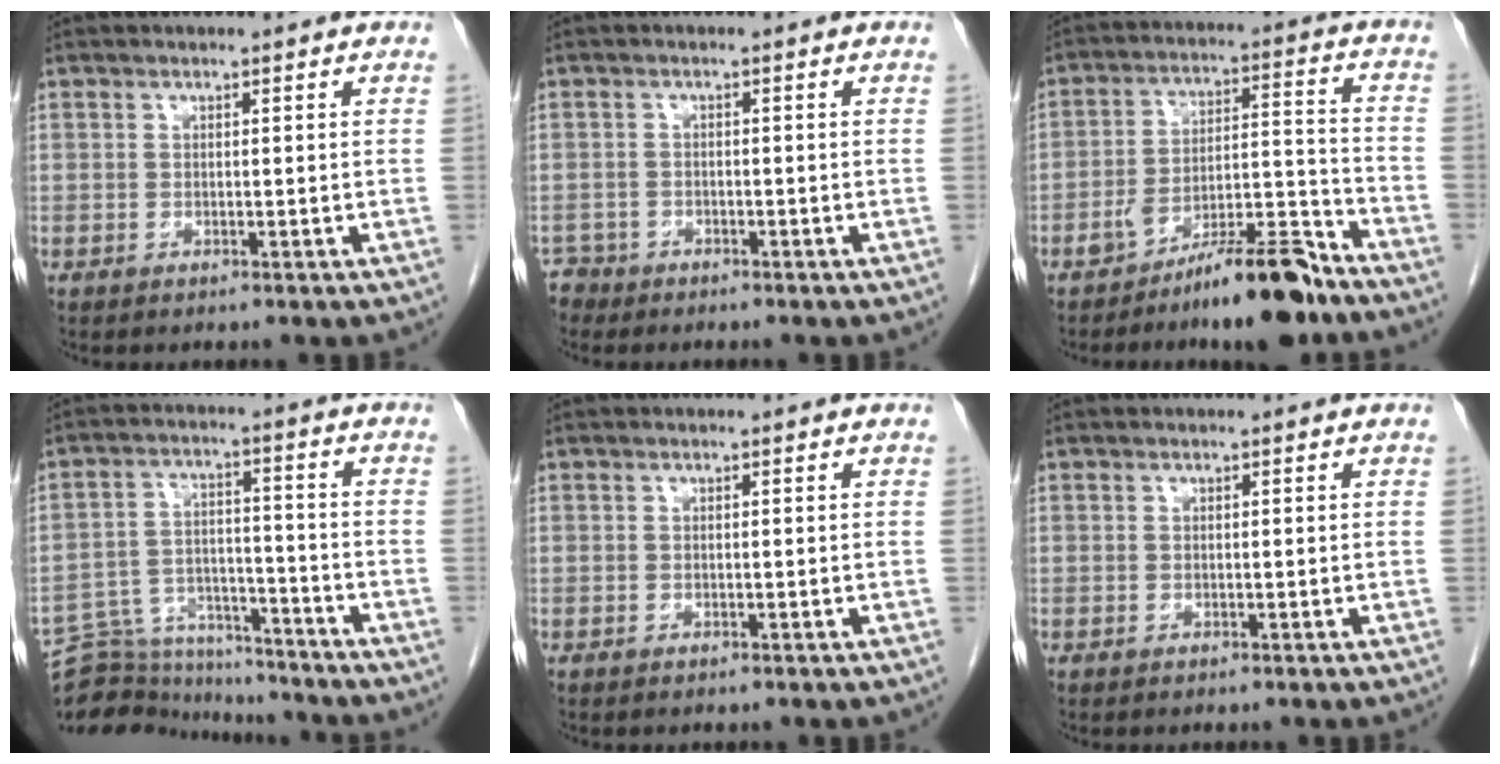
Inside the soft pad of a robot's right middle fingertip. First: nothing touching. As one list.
[{"total": 2.3, "force": [-1.9, 1.0, -0.7], "torque": [0.012, 0.002, -0.036]}, {"total": 12.2, "force": [-9.3, 1.9, 7.7], "torque": [-0.118, 0.021, -0.153]}, {"total": 12.8, "force": [-12.5, 2.3, 1.6], "torque": [-0.026, 0.029, -0.200]}, {"total": 0.0}, {"total": 0.0}]